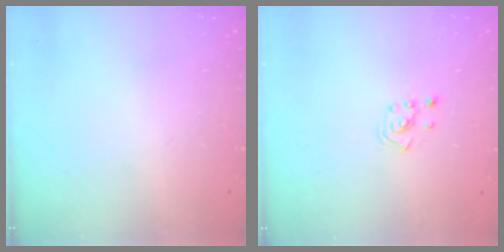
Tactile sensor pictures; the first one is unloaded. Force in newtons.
{"total": 2.1, "press": 2.1, "slide": 0.3}